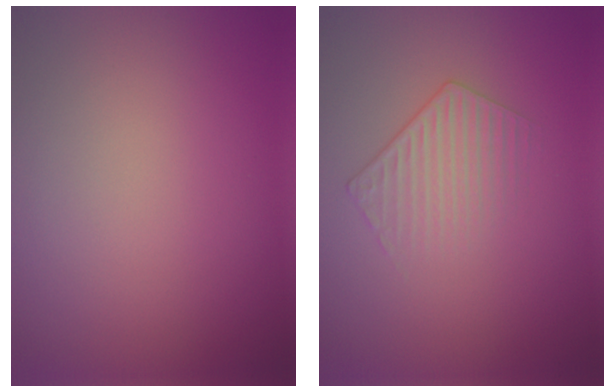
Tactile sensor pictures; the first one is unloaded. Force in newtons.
{"total": 1.7, "press": 1.2, "slide": 1.3}